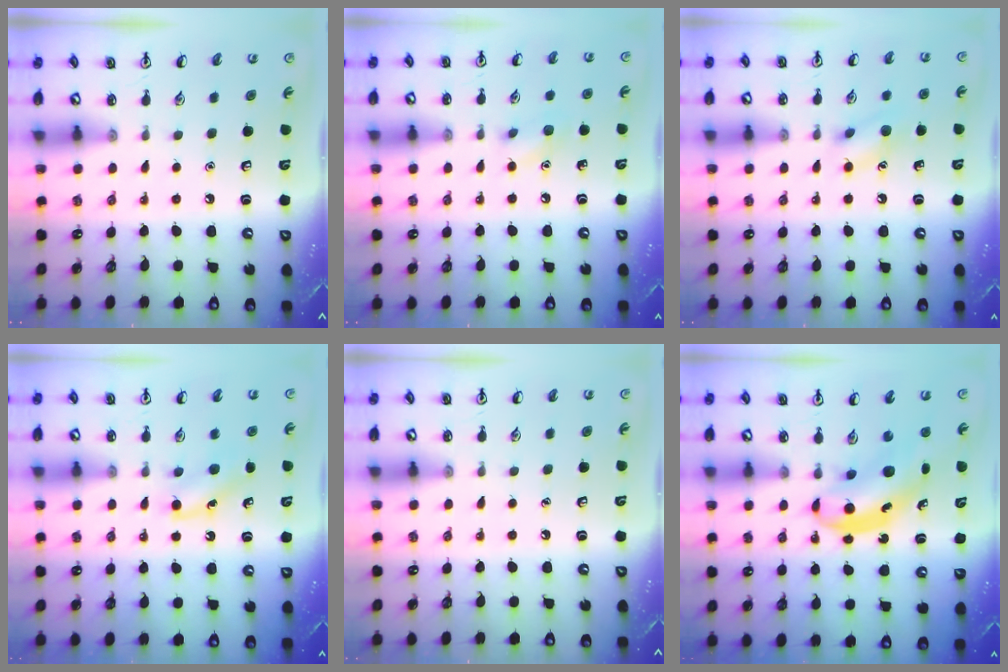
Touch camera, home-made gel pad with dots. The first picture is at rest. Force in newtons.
{"total": 6.6, "press": 6.3, "slide": 2.0}
{"total": 8.7, "press": 8.6, "slide": 1.4}
{"total": 5.1, "press": 4.8, "slide": 1.6}
{"total": 0.0}
{"total": 6.6, "press": 6.5, "slide": 0.8}